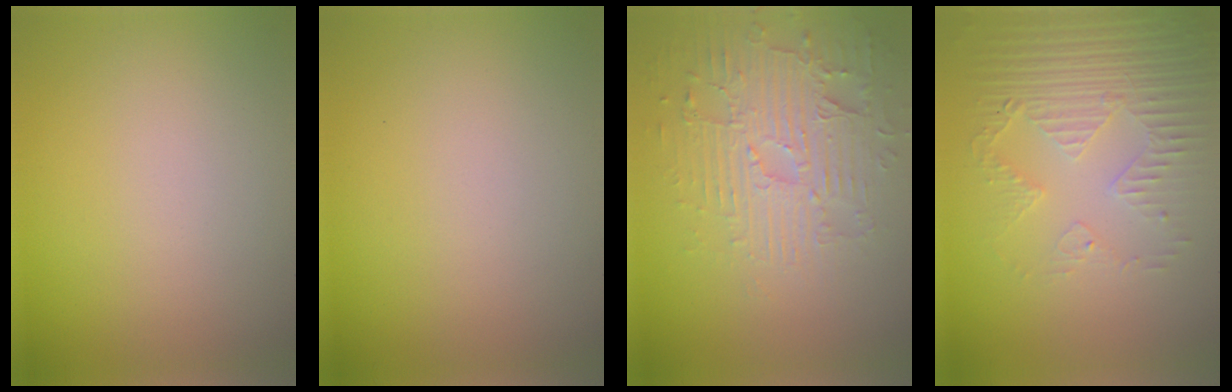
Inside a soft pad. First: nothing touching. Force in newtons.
{"total": 0.0}
{"total": 4.1, "press": 3.8, "slide": 1.5}
{"total": 5.2, "press": 3.4, "slide": 3.9}